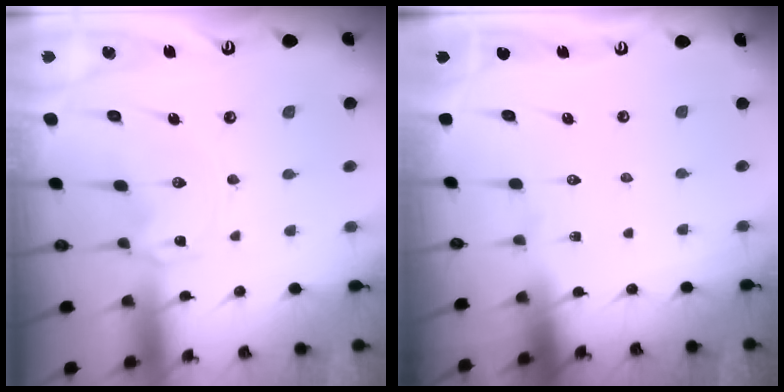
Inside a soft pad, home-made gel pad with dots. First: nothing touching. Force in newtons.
{"total": 0.0}